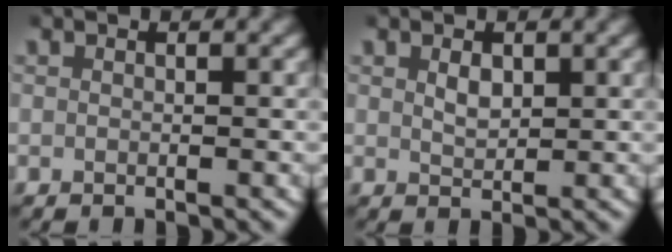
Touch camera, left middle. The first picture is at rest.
{"total": 1.5, "force": [0.7, 0.8, 1.0], "torque": [-0.021, -0.007, 0.019]}